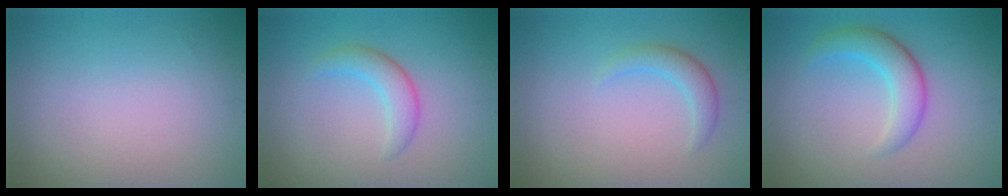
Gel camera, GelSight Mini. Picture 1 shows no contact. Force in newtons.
{"total": 2.2, "press": 2.2, "slide": 0.2}
{"total": 1.9, "press": 1.9, "slide": 0.1}
{"total": 3.3, "press": 3.3, "slide": 0.2}